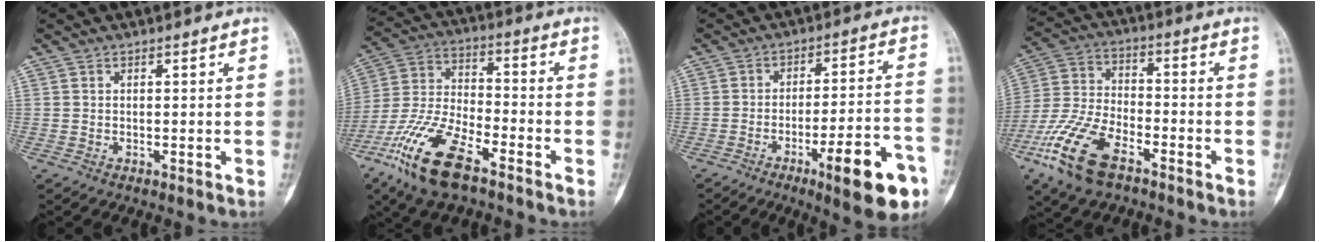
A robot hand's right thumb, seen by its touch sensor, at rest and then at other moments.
{"total": 16.3, "force": [-9.8, 6.0, 11.6], "torque": [-0.245, 0.036, -0.191]}
{"total": 15.7, "force": [-7.7, 3.4, 13.2], "torque": [-0.163, 0.041, -0.102]}
{"total": 14.9, "force": [-8.5, 6.9, 10.1], "torque": [-0.215, 0.025, -0.169]}